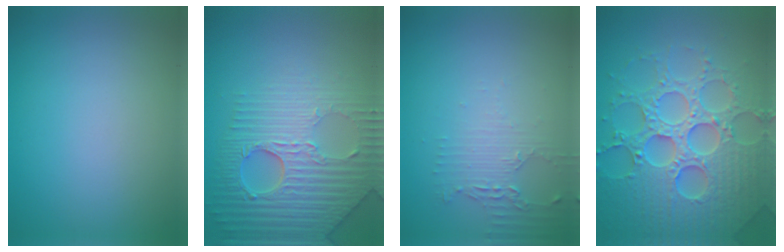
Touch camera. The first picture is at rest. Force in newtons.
{"total": 6.7, "press": 5.5, "slide": 4.0}
{"total": 2.2, "press": 1.8, "slide": 1.2}
{"total": 7.9, "press": 7.7, "slide": 1.8}